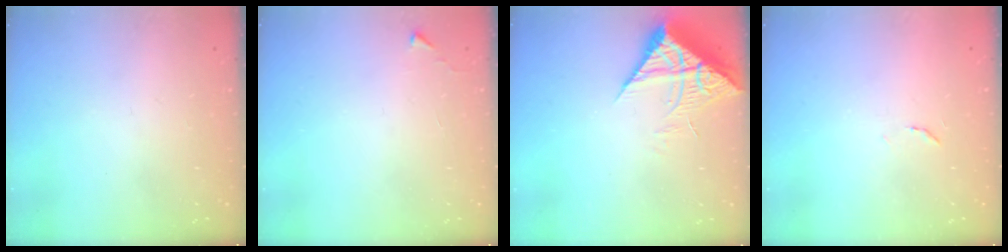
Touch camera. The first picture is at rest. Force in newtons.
{"total": 2.7, "press": 2.6, "slide": 0.4}
{"total": 7.7, "press": 7.6, "slide": 0.8}
{"total": 5.9, "press": 5.9, "slide": 0.4}